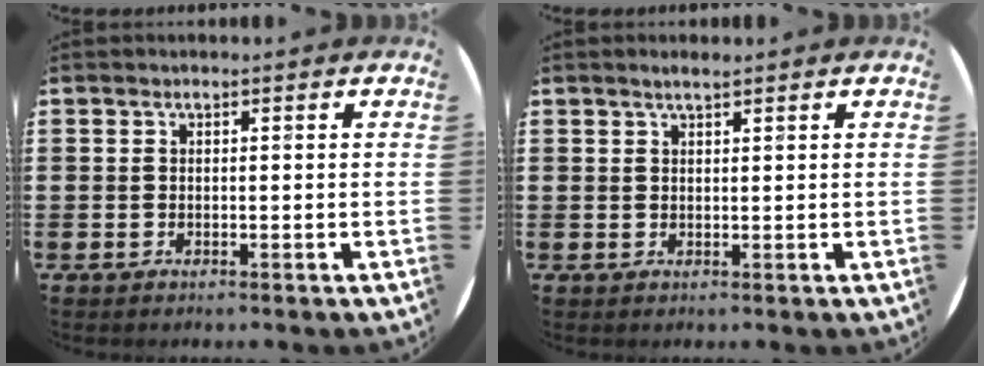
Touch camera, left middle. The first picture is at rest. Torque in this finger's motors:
{"motor_torque": [0.14, -0.09, 0.01, 0.03]}